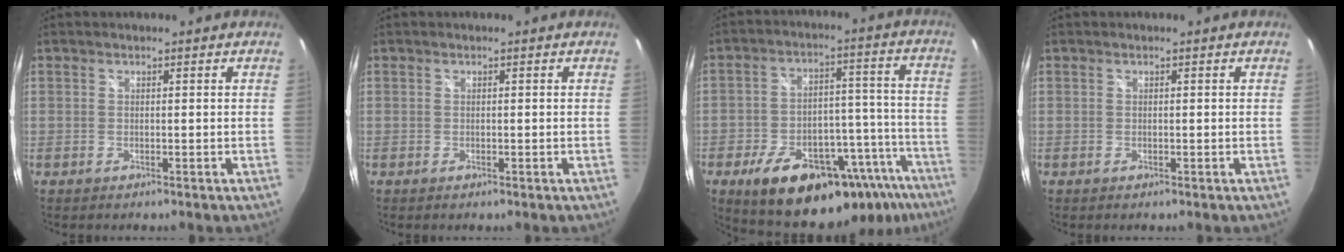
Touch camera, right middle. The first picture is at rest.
{"total": 0.6, "force": [0.5, -0.2, -0.2], "torque": [0.005, 0.001, 0.006]}
{"total": 26.5, "force": [-17.0, 12.1, 16.3], "torque": [-0.237, 0.023, -0.216]}
{"total": 0.0}